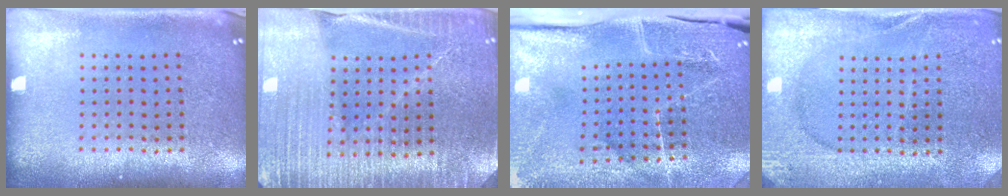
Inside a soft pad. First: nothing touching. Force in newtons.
{"total": 4.0, "press": 3.8, "slide": 1.3}
{"total": 4.1, "press": 3.8, "slide": 1.4}
{"total": 2.7, "press": 2.7, "slide": 0.3}